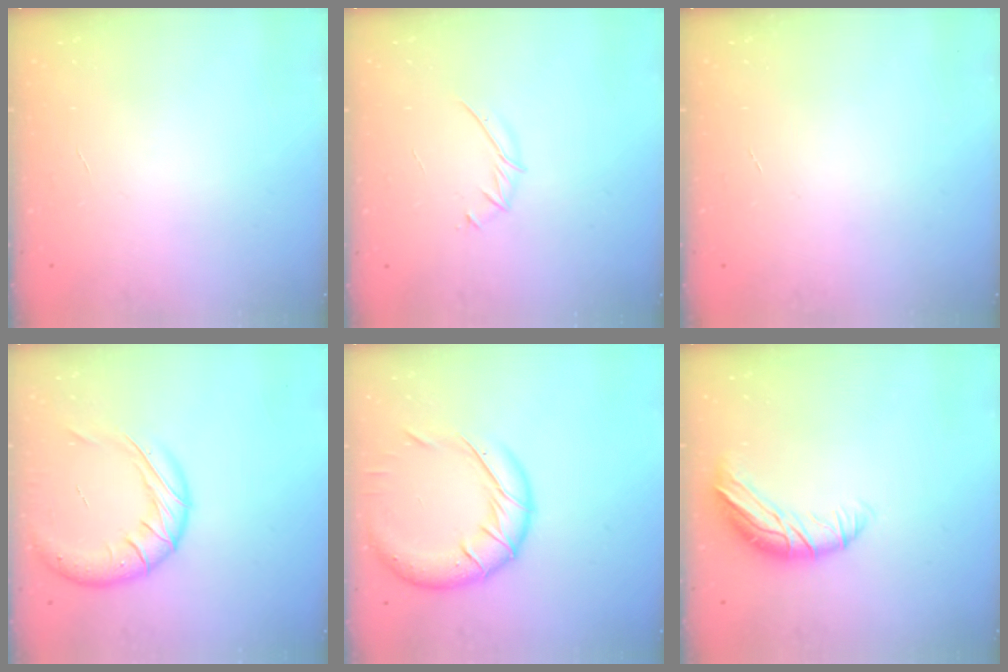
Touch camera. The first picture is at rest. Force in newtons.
{"total": 3.5, "press": 3.4, "slide": 1.0}
{"total": 0.0}
{"total": 16.5, "press": 16.4, "slide": 2.1}
{"total": 17.7, "press": 17.6, "slide": 2.0}
{"total": 10.4, "press": 10.2, "slide": 1.7}